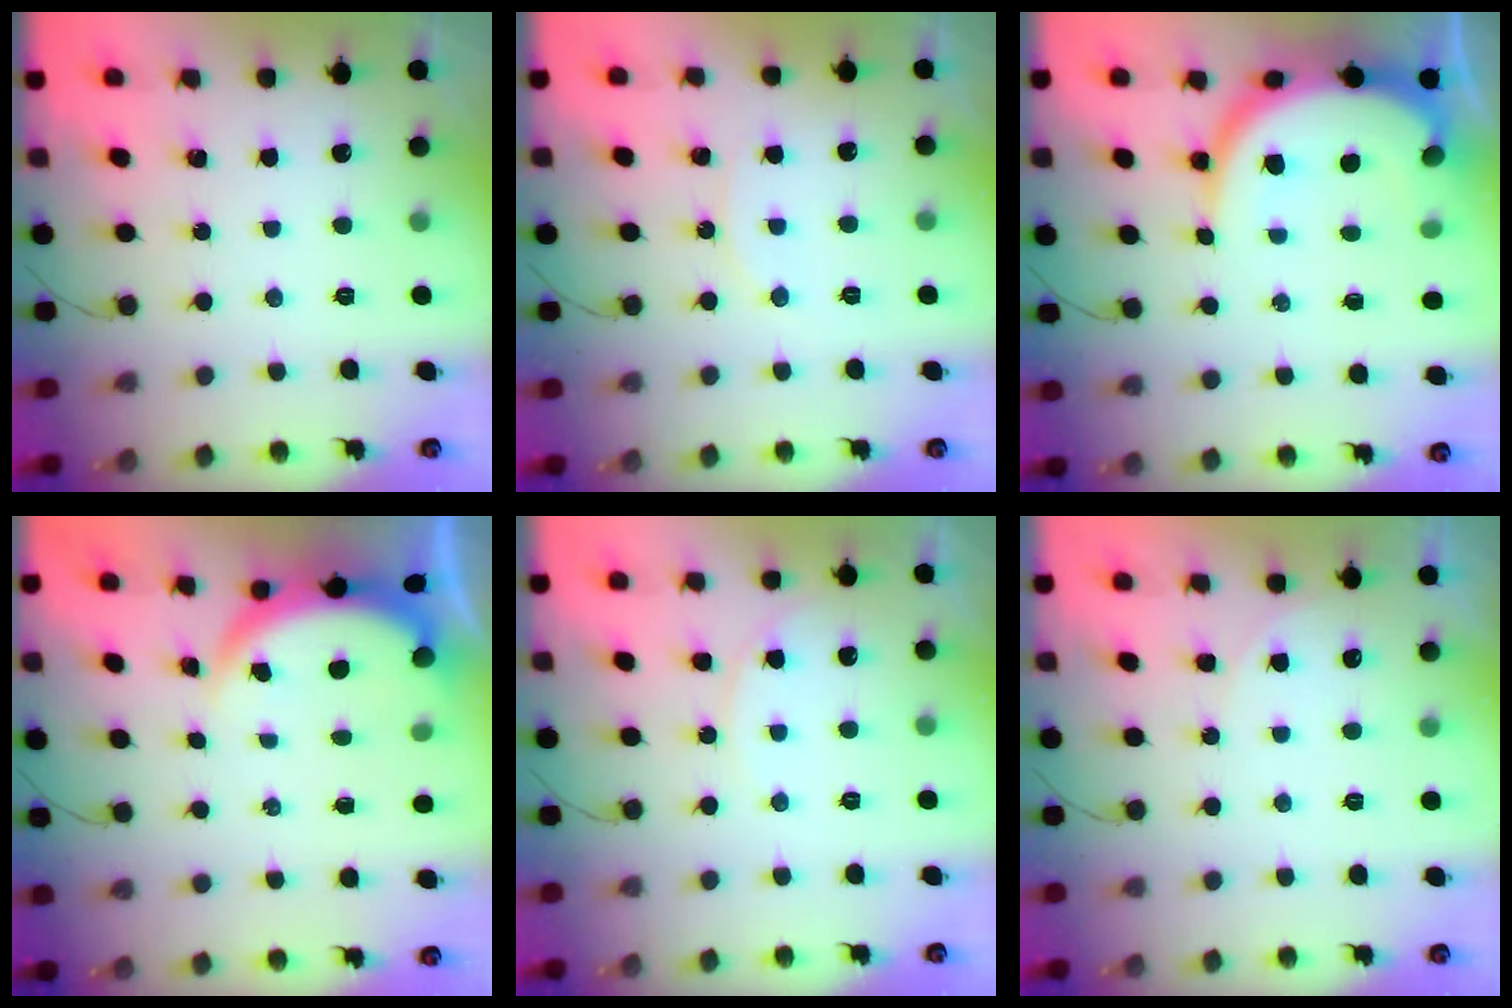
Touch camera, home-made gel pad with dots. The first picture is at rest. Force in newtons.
{"total": 5.6, "press": 5.6, "slide": 0.5}
{"total": 11.3, "press": 11.3, "slide": 0.6}
{"total": 3.8, "press": 3.8, "slide": 0.1}
{"total": 5.0, "press": 4.9, "slide": 0.7}
{"total": 4.3, "press": 4.3, "slide": 0.1}